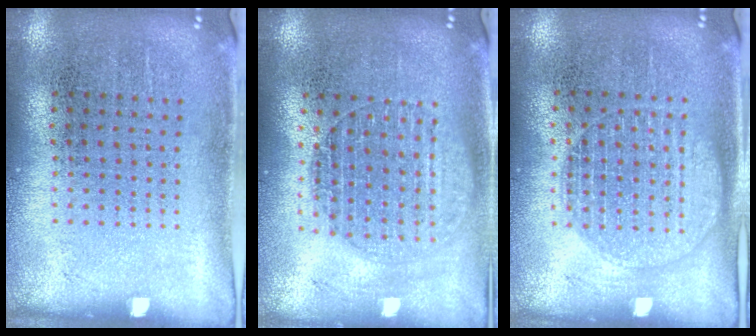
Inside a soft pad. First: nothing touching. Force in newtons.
{"total": 1.6, "press": 1.4, "slide": 0.8}
{"total": 1.3, "press": 1.3, "slide": 0.4}